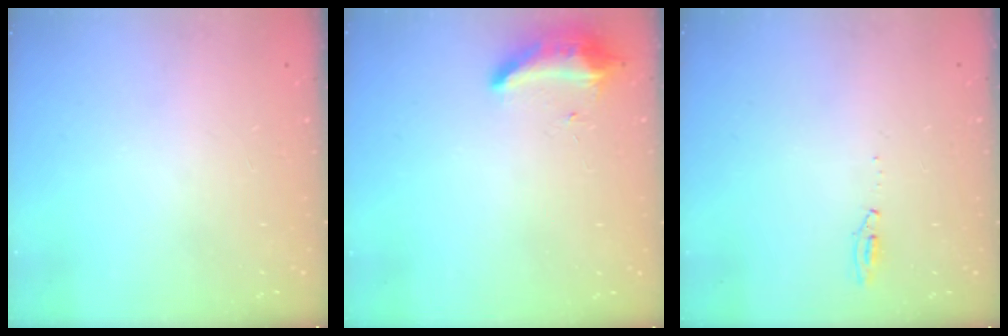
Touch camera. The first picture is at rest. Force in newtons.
{"total": 8.2, "press": 8.2, "slide": 0.4}
{"total": 3.5, "press": 3.3, "slide": 1.1}